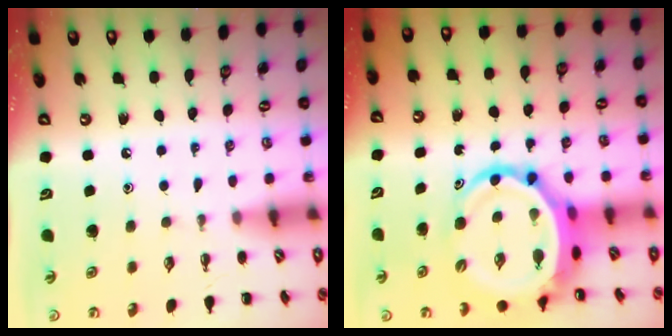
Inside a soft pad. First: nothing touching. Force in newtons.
{"total": 9.1, "press": 8.7, "slide": 2.5}